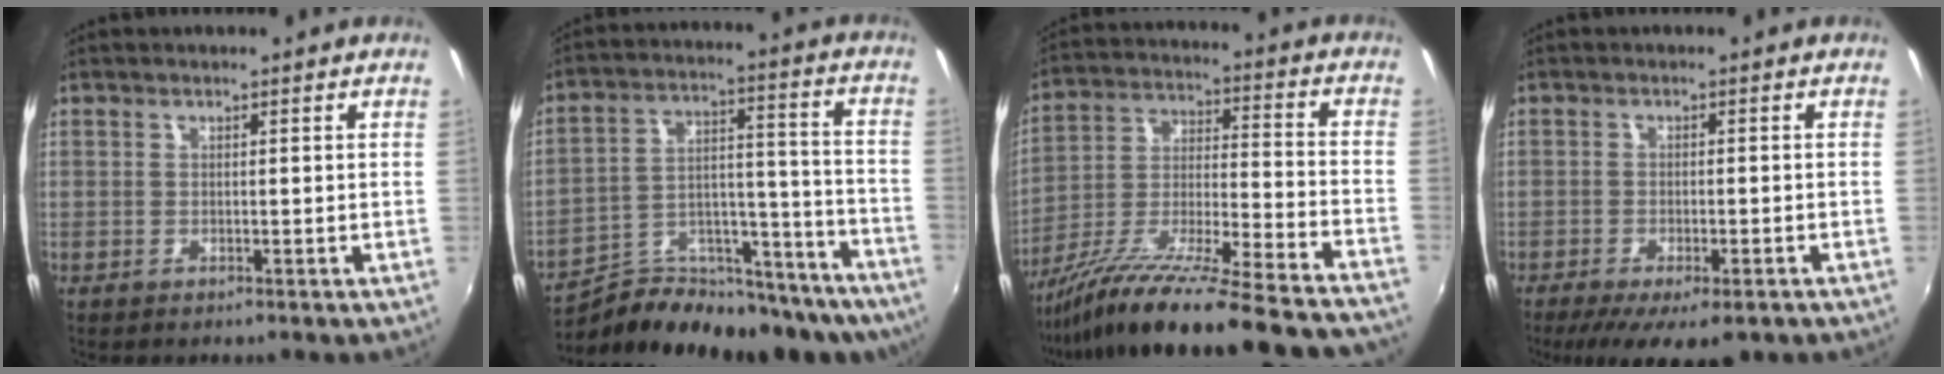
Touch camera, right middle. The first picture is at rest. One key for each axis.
{"total": 23.3, "fx": -19.2, "fy": 8.5, "fz": 10.1, "tx": -0.151, "ty": 0.018, "tz": -0.273}
{"total": 29.8, "fx": -25.6, "fy": 0.7, "fz": 15.3, "tx": -0.244, "ty": -0.074, "tz": -0.391}
{"total": 10.0, "fx": -6.7, "fy": 3.3, "fz": 6.6, "tx": -0.135, "ty": -0.036, "tz": -0.102}